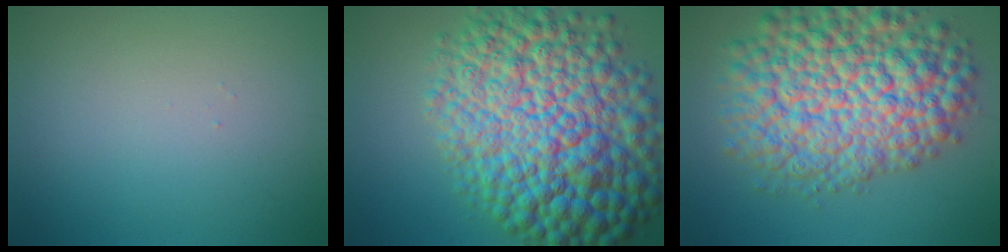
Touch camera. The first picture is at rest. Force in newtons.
{"total": 15.6, "press": 15.6, "slide": 0.2}
{"total": 12.2, "press": 12.2, "slide": 0.5}